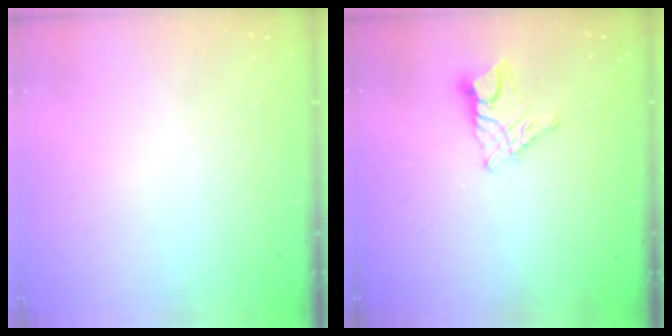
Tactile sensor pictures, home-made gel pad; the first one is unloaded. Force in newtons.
{"total": 9.0, "press": 9.0, "slide": 0.8}